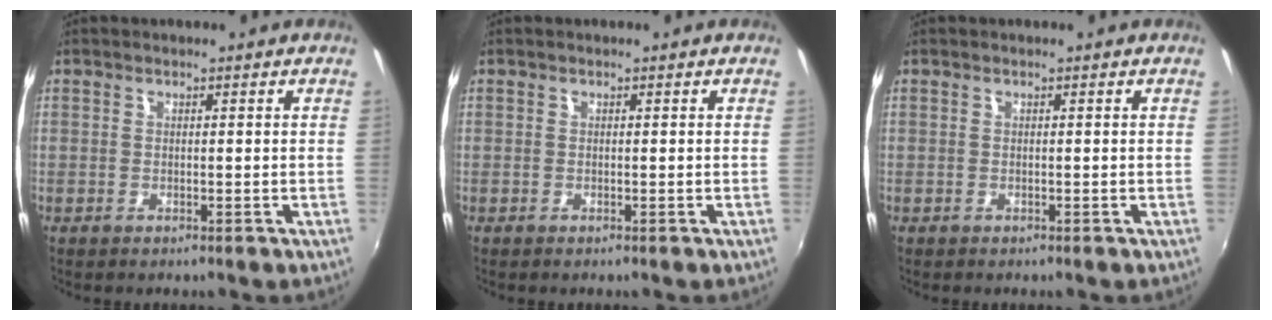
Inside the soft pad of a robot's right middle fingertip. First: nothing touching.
{"total": 0.0}
{"total": 0.0}